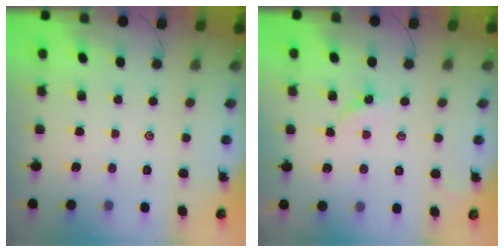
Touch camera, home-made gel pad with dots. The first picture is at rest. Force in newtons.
{"total": 3.4, "press": 3.3, "slide": 0.4}